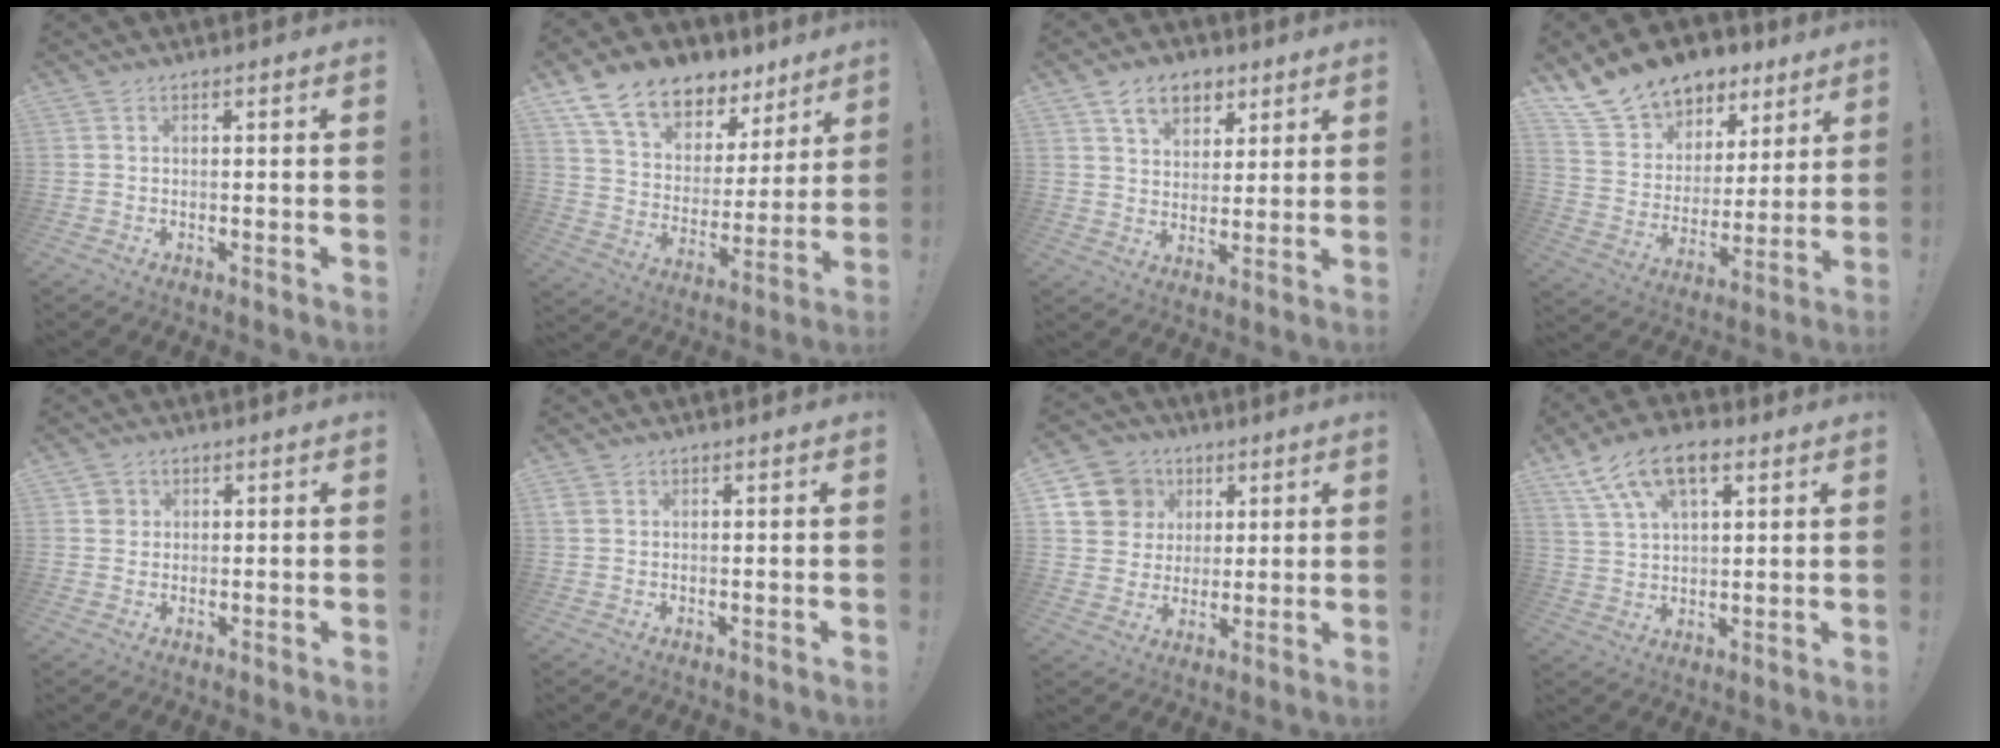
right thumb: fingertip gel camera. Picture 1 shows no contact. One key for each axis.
{"total": 14.5, "fx": 10.7, "fy": 7.8, "fz": 5.8, "tx": -0.107, "ty": -0.078, "tz": 0.198}
{"total": 10.2, "fx": 5.6, "fy": 7.0, "fz": 4.8, "tx": -0.069, "ty": -0.020, "tz": 0.105}
{"total": 15.4, "fx": 11.7, "fy": 9.2, "fz": 3.8, "tx": -0.076, "ty": -0.084, "tz": 0.231}
{"total": 2.5, "fx": 0.8, "fy": 2.3, "fz": 0.5, "tx": 0.000, "ty": 0.002, "tz": 0.013}
{"total": 1.2, "fx": 0.6, "fy": 0.9, "fz": 0.5, "tx": -0.011, "ty": 0.002, "tz": 0.011}
{"total": 11.9, "fx": 4.3, "fy": 10.6, "fz": 3.2, "tx": -0.041, "ty": -0.018, "tz": 0.091}
{"total": 12.3, "fx": 6.3, "fy": 6.3, "fz": 8.5, "tx": -0.161, "ty": -0.016, "tz": 0.119}